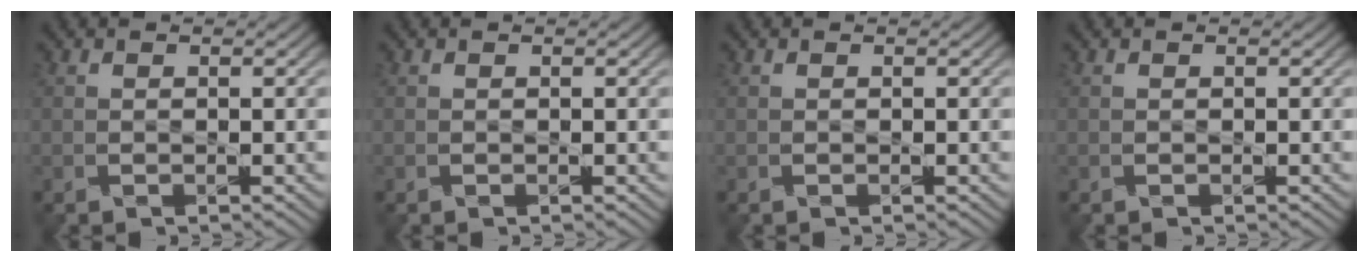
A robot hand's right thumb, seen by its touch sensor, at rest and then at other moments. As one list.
[{"total": 0.0}, {"total": 0.0}, {"total": 0.0}]